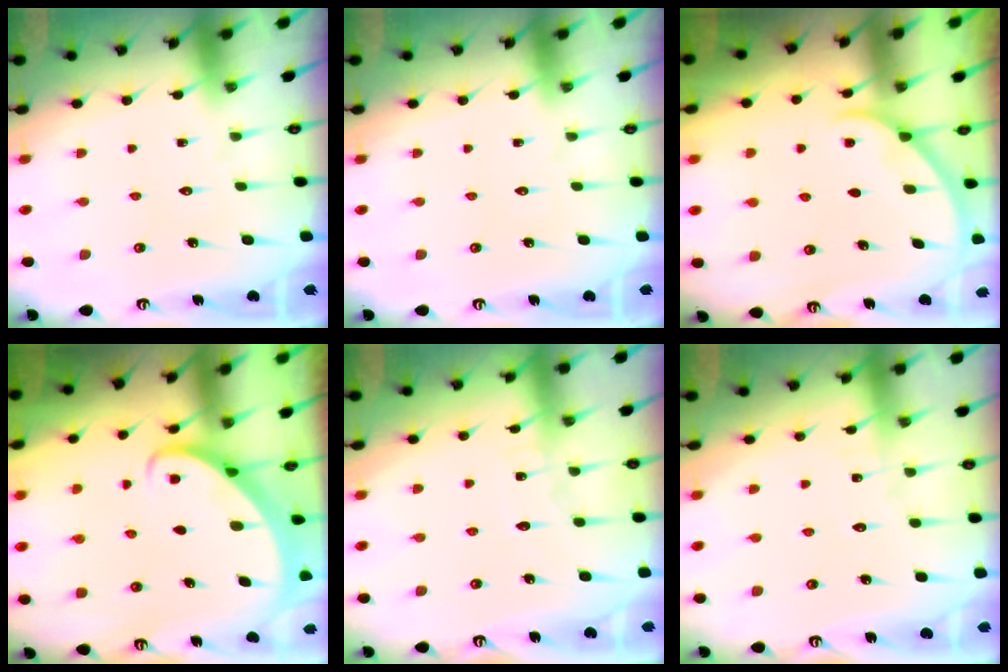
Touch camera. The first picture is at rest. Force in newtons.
{"total": 0.0}
{"total": 2.6, "press": 2.6, "slide": 0.3}
{"total": 2.8, "press": 2.8, "slide": 0.2}
{"total": 5.4, "press": 5.4, "slide": 0.4}
{"total": 2.4, "press": 2.4, "slide": 0.3}